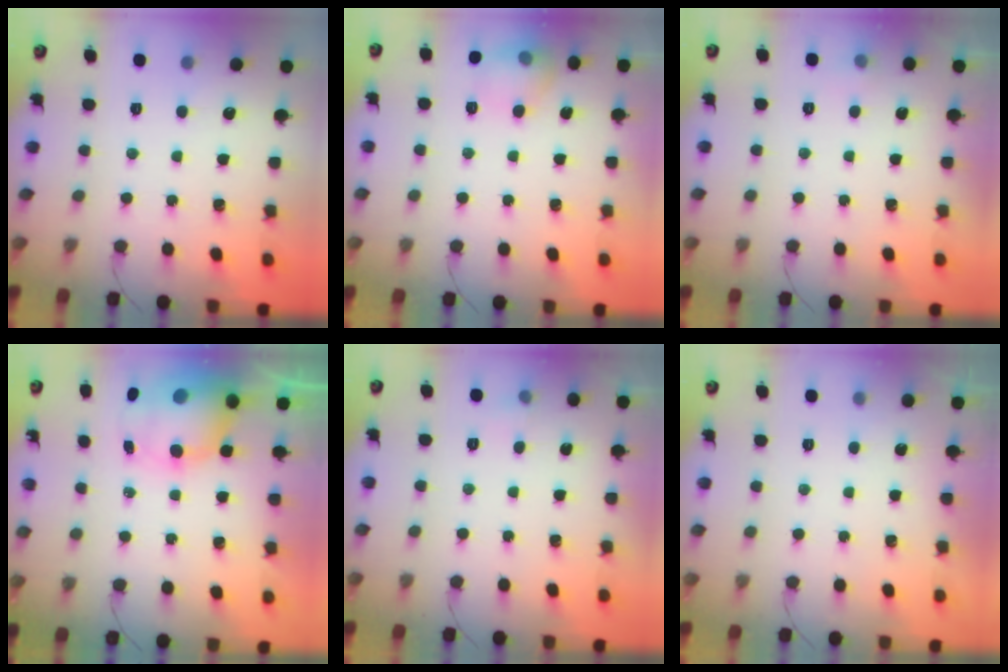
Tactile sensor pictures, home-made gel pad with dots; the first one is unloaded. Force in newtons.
{"total": 9.5, "press": 9.5, "slide": 0.5}
{"total": 4.4, "press": 3.0, "slide": 3.2}
{"total": 10.9, "press": 10.5, "slide": 2.9}
{"total": 3.4, "press": 3.1, "slide": 1.3}
{"total": 0.0}